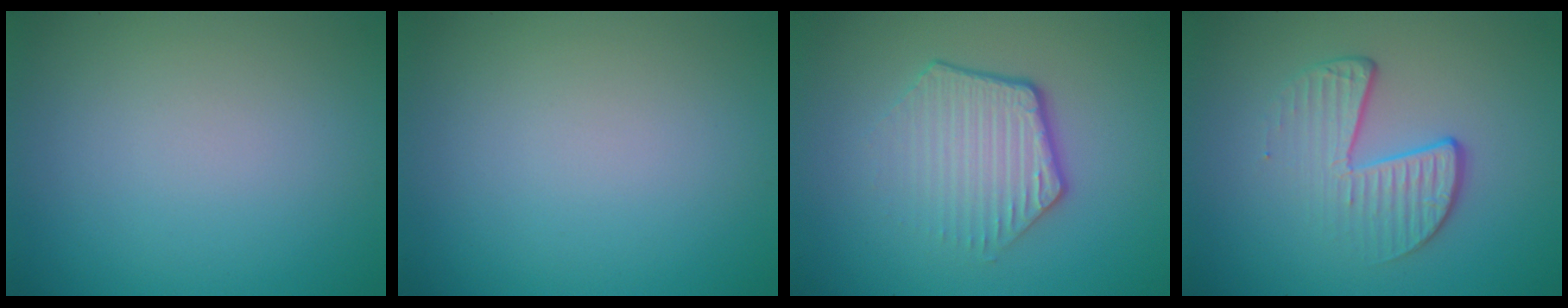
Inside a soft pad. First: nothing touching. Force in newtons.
{"total": 0.0}
{"total": 4.2, "press": 3.1, "slide": 2.9}
{"total": 4.1, "press": 2.6, "slide": 3.2}